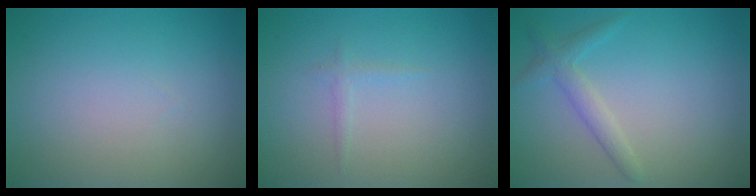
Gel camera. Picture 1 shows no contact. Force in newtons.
{"total": 0.7, "press": 0.7, "slide": 0.1}
{"total": 1.9, "press": 1.9, "slide": 0.1}